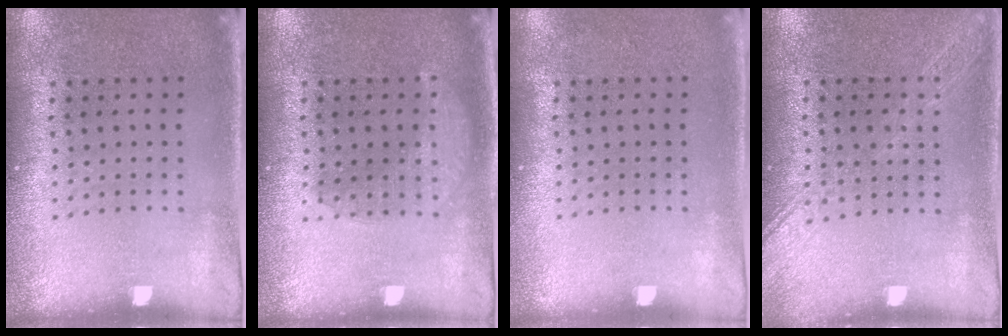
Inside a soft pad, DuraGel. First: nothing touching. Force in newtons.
{"total": 1.8, "press": 1.8, "slide": 0.2}
{"total": 0.0}
{"total": 1.6, "press": 1.6, "slide": 0.4}